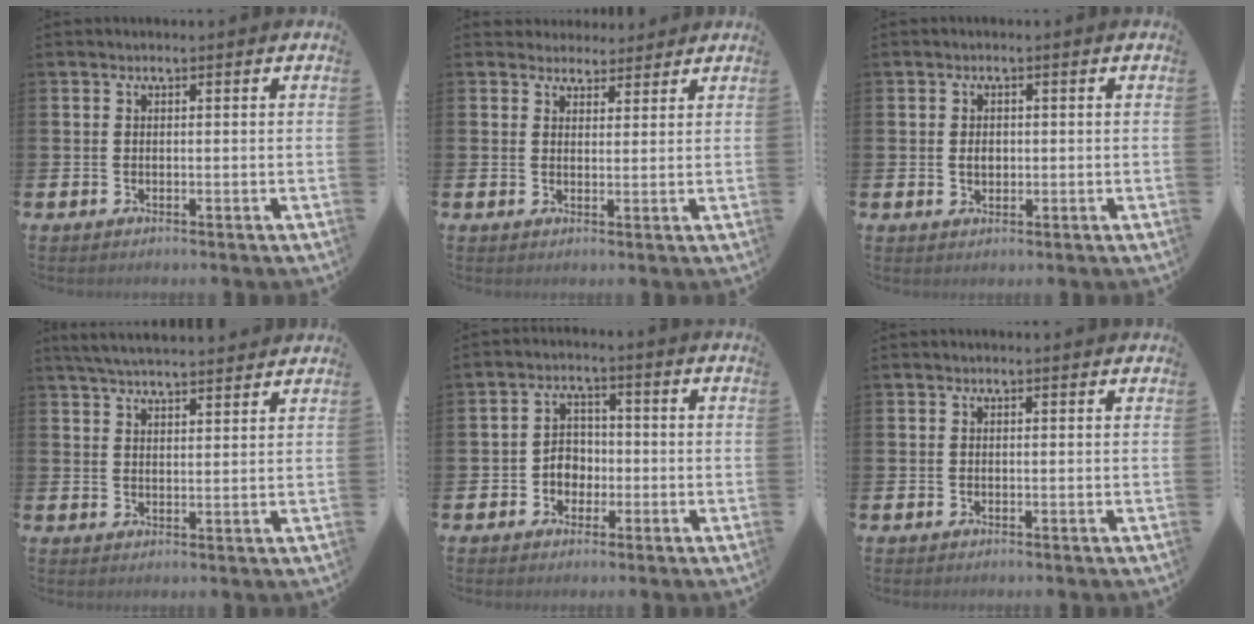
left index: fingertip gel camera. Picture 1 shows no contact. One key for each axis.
{"total": 3.3, "fx": 3.0, "fy": 1.4, "fz": -0.4, "tx": 0.010, "ty": -0.016, "tz": 0.052}
{"total": 1.8, "fx": 0.1, "fy": 1.3, "fz": 1.2, "tx": -0.012, "ty": 0.003, "tz": -0.002}
{"total": 4.7, "fx": 4.6, "fy": 0.3, "fz": 1.0, "tx": -0.039, "ty": -0.015, "tz": 0.086}
{"total": 3.5, "fx": -1.2, "fy": 3.0, "fz": 1.4, "tx": -0.022, "ty": 0.002, "tz": -0.030}
{"total": 0.0}